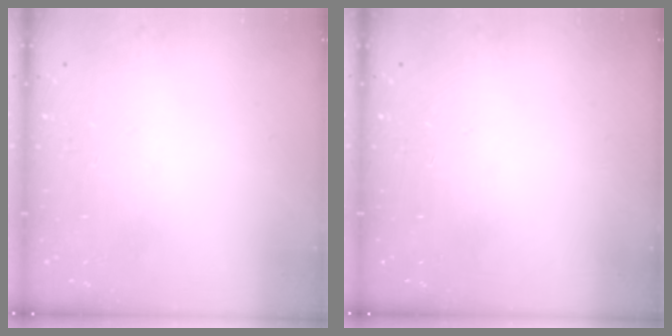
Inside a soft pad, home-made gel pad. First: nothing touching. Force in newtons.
{"total": 0.0}